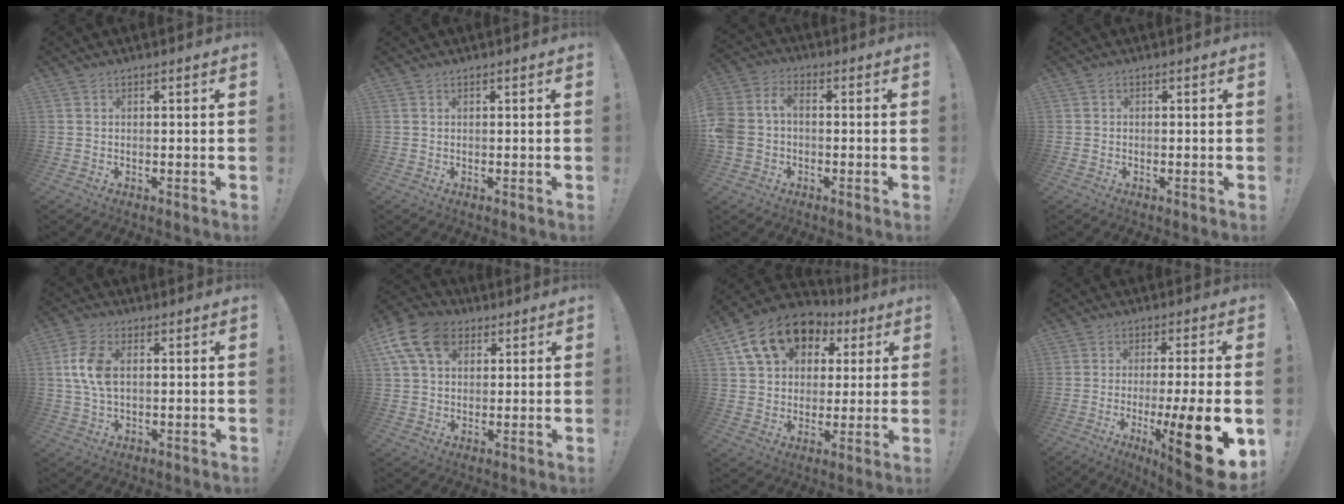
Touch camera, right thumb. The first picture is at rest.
{"total": 0.0}
{"total": 7.5, "force": [-1.0, 5.6, 4.9], "torque": [-0.118, 0.015, -0.015]}
{"total": 0.5, "force": [-0.4, 0.2, 0.2], "torque": [-0.007, 0.003, -0.006]}
{"total": 9.4, "force": [1.5, 5.9, 7.2], "torque": [-0.146, 0.000, 0.026]}
{"total": 13.8, "force": [5.7, 9.5, 8.1], "torque": [-0.156, -0.016, 0.112]}
{"total": 17.0, "force": [8.1, 12.2, 8.6], "torque": [-0.138, -0.032, 0.154]}
{"total": 17.0, "force": [-5.6, 1.9, 15.9], "torque": [-0.229, 0.015, -0.076]}